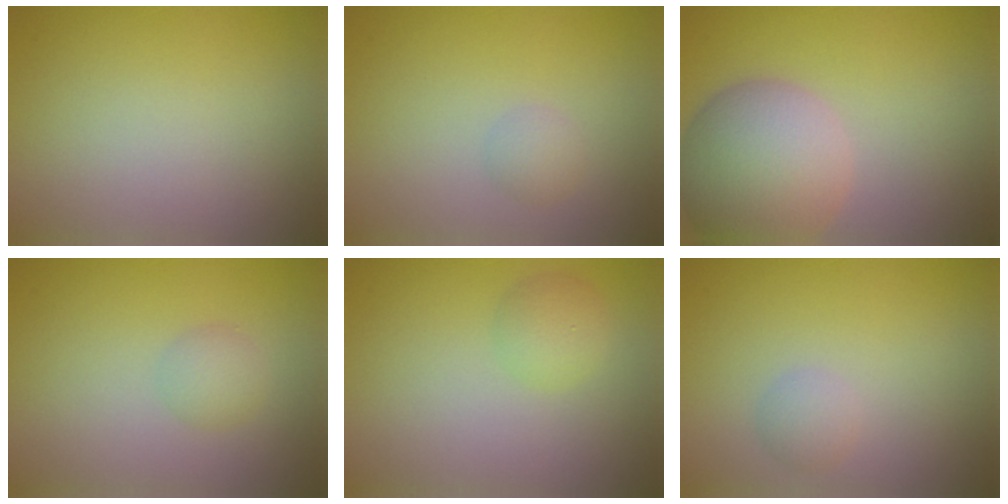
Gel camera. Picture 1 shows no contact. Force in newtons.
{"total": 1.3, "press": 1.3, "slide": 0.0}
{"total": 9.6, "press": 9.6, "slide": 0.6}
{"total": 1.6, "press": 1.6, "slide": 0.0}
{"total": 1.9, "press": 1.9, "slide": 0.1}
{"total": 1.4, "press": 1.4, "slide": 0.0}